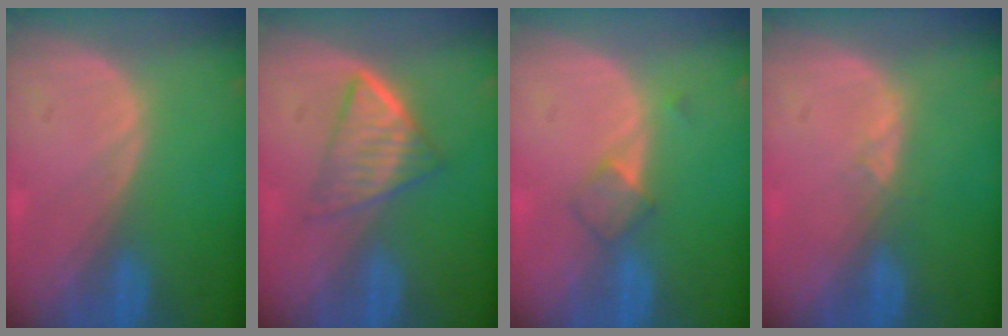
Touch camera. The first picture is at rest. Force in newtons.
{"total": 6.4, "press": 5.5, "slide": 3.4}
{"total": 3.0, "press": 2.7, "slide": 1.2}
{"total": 1.4, "press": 1.2, "slide": 0.8}